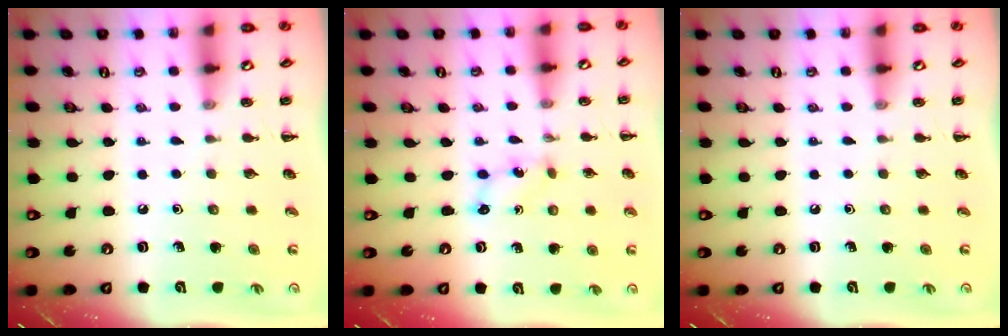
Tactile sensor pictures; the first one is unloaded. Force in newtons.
{"total": 2.0, "press": 2.0, "slide": 0.6}
{"total": 0.0}